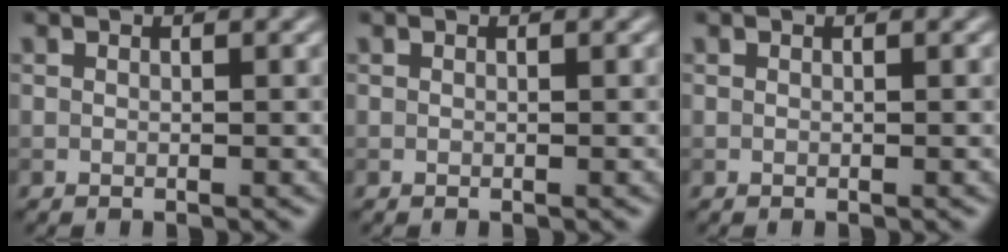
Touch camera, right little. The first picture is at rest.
{"total": 0.0}
{"total": 0.0}